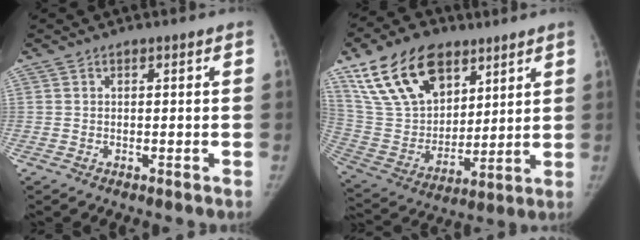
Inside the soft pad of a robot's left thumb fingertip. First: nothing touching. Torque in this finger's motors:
{"motor_torque": [1.63, 1.70, 1.53, -1.24, 0.13]}